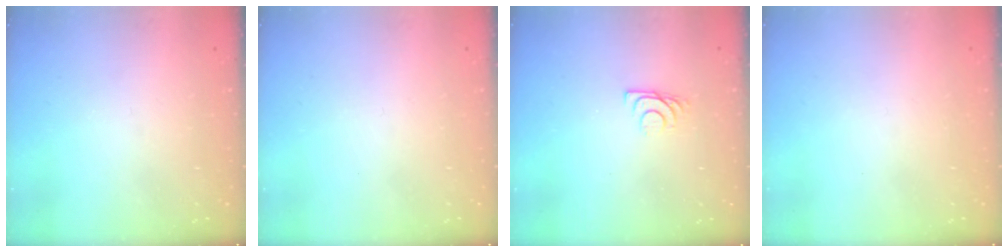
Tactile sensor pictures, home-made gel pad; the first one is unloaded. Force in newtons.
{"total": 1.7, "press": 1.7, "slide": 0.1}
{"total": 5.4, "press": 5.3, "slide": 0.7}
{"total": 1.7, "press": 1.7, "slide": 0.1}